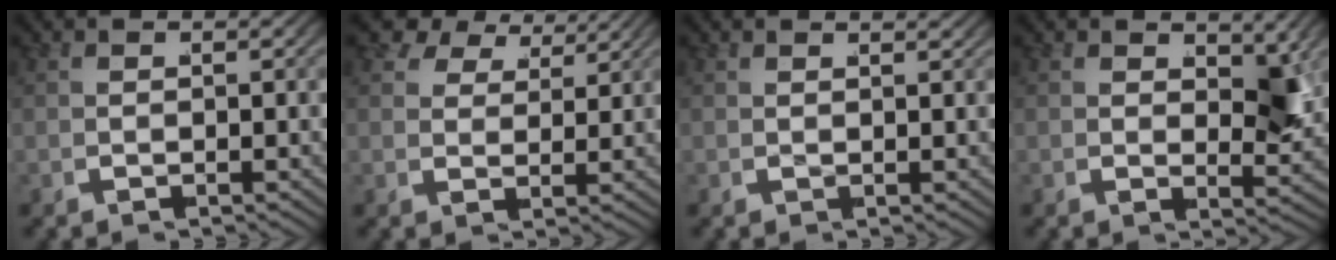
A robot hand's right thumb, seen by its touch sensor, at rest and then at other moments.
{"total": 4.1, "force": [3.3, 1.7, 1.6], "torque": [-0.031, 0.009, 0.050]}
{"total": 1.1, "force": [1.1, -0.2, 0.1], "torque": [0.004, 0.002, 0.017]}
{"total": 2.4, "force": [1.5, 0.9, 1.7], "torque": [-0.018, -0.010, 0.028]}